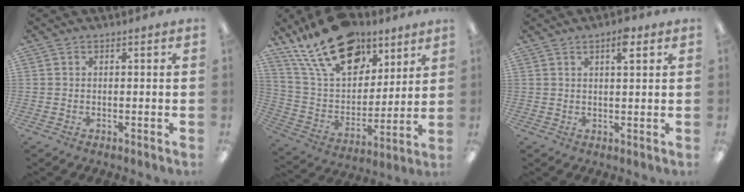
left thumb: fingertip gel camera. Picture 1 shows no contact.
{"total": 22.3, "force": [14.4, 12.2, 11.9], "torque": [-0.214, -0.065, 0.263]}
{"total": 4.3, "force": [2.6, 1.2, 3.3], "torque": [-0.047, -0.005, 0.038]}